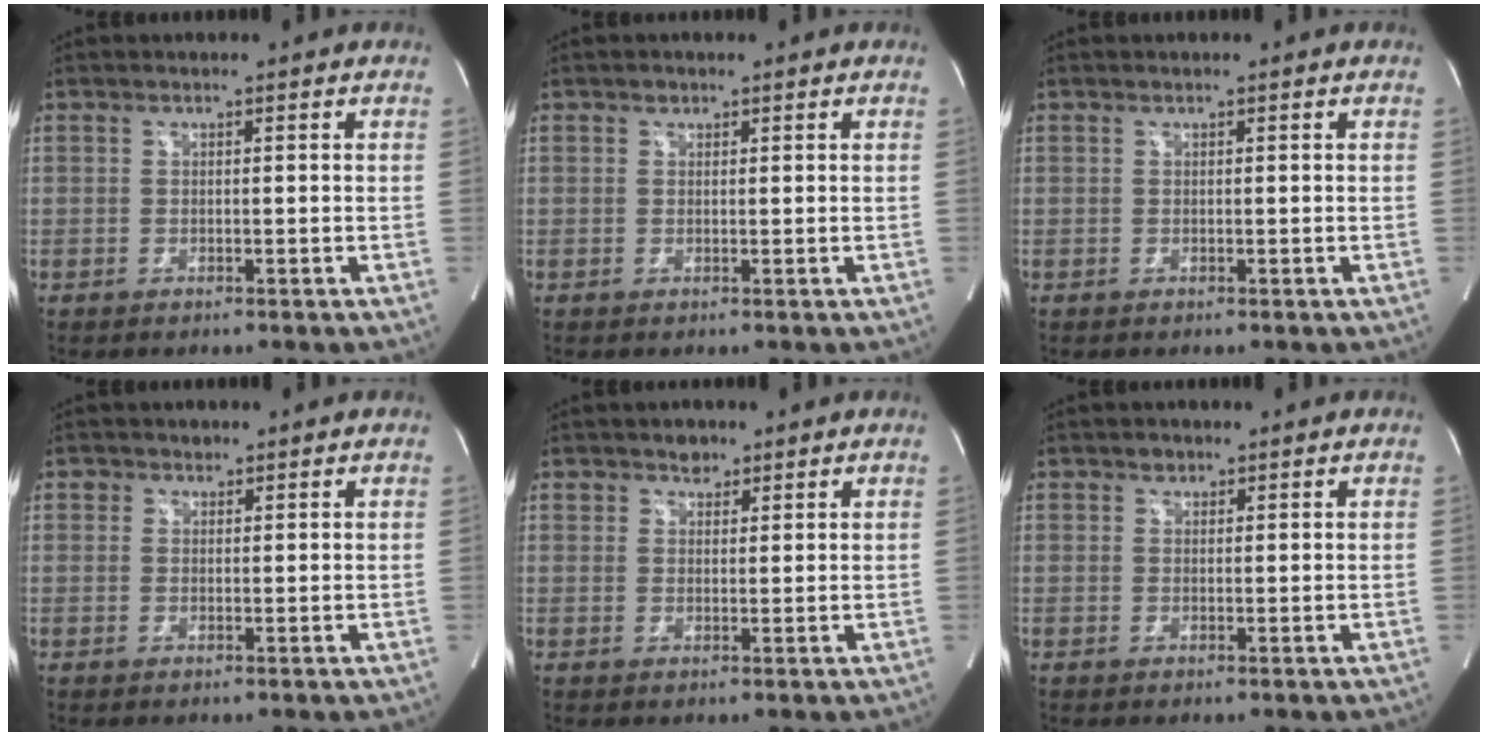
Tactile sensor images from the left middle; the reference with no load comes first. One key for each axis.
{"total": 0.7, "fx": 0.5, "fy": 0.5, "fz": 0.1, "tx": 0.000, "ty": -0.003, "tz": 0.005}
{"total": 0.0}
{"total": 1.2, "fx": 0.7, "fy": 0.9, "fz": -0.1, "tx": 0.010, "ty": -0.003, "tz": 0.006}
{"total": 2.0, "fx": 1.4, "fy": 1.3, "fz": 0.4, "tx": -0.006, "ty": 0.001, "tz": 0.021}
{"total": 1.0, "fx": 0.7, "fy": 0.7, "fz": 0.2, "tx": -0.001, "ty": -0.003, "tz": 0.009}